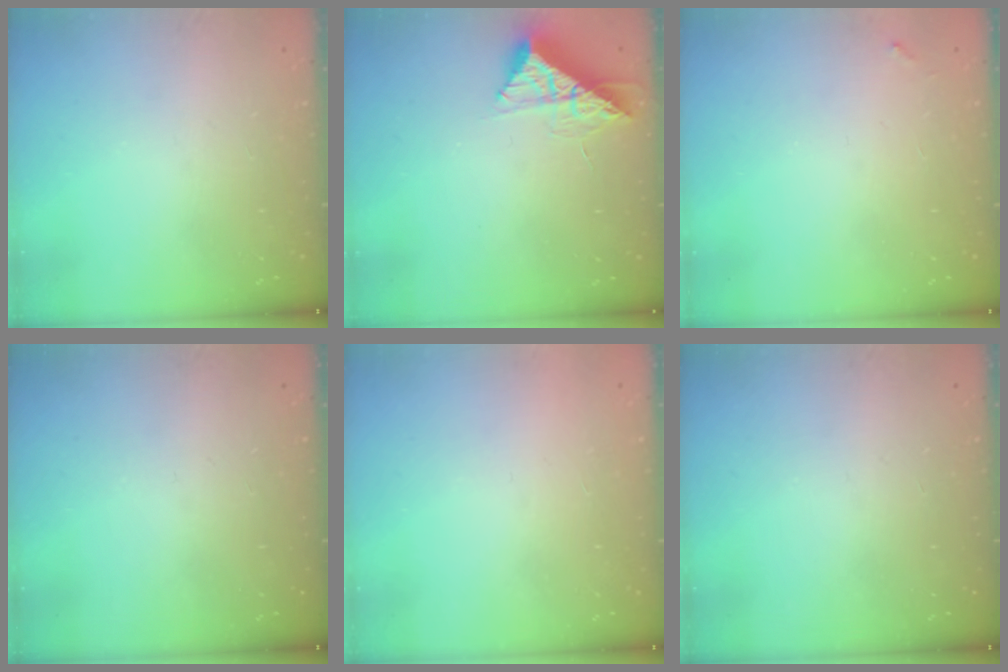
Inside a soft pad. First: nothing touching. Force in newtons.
{"total": 10.4, "press": 10.4, "slide": 0.7}
{"total": 3.7, "press": 3.7, "slide": 0.2}
{"total": 0.0}
{"total": 1.5, "press": 1.5, "slide": 0.1}
{"total": 0.0}